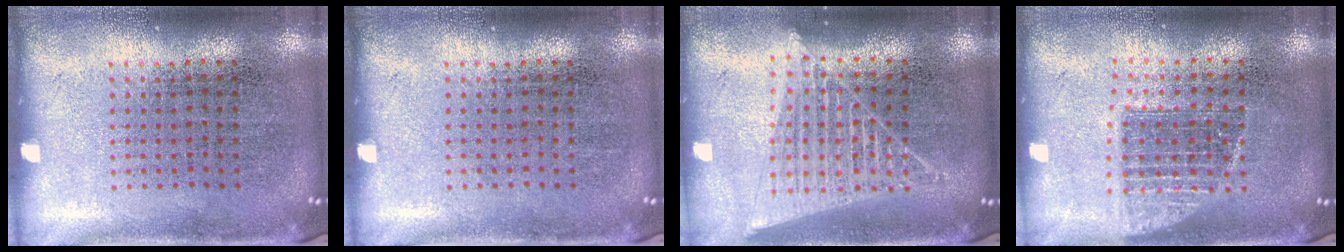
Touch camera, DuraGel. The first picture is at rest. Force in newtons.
{"total": 0.0}
{"total": 1.9, "press": 1.7, "slide": 0.8}
{"total": 1.3, "press": 1.1, "slide": 0.7}